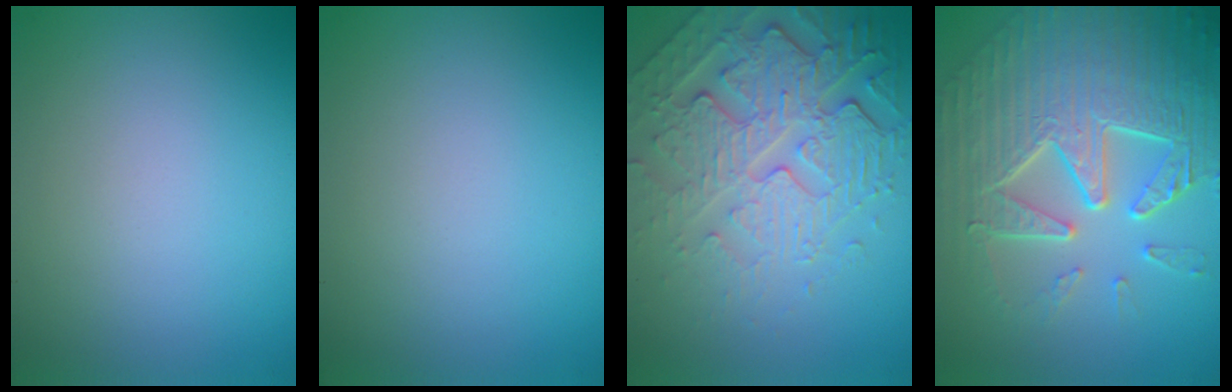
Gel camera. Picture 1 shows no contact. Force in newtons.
{"total": 0.0}
{"total": 7.4, "press": 5.4, "slide": 5.1}
{"total": 9.7, "press": 6.6, "slide": 7.1}